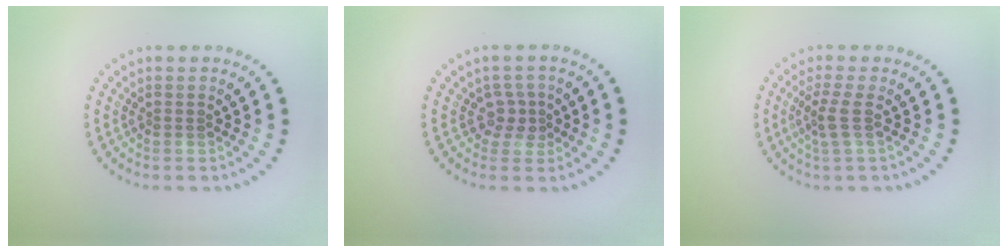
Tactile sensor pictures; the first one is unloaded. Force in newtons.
{"total": 1.9, "press": 1.5, "slide": 1.1}
{"total": 2.0, "press": 1.5, "slide": 1.3}